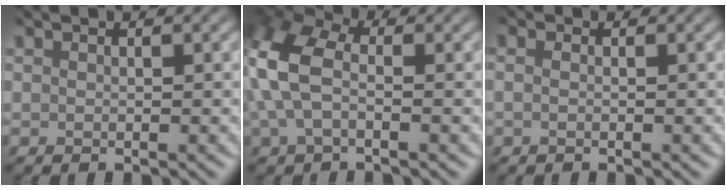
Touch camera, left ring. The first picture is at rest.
{"total": 7.7, "force": [-0.4, 5.2, 5.7], "torque": [-0.177, 0.006, -0.005]}
{"total": 0.7, "force": [-0.6, 0.1, 0.1], "torque": [-0.009, -0.004, -0.008]}